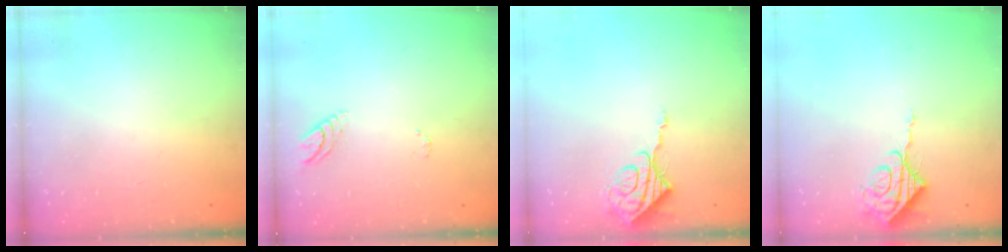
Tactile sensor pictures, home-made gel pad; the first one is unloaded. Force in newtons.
{"total": 3.7, "press": 3.7, "slide": 0.3}
{"total": 9.7, "press": 9.6, "slide": 0.8}
{"total": 8.2, "press": 8.1, "slide": 0.9}